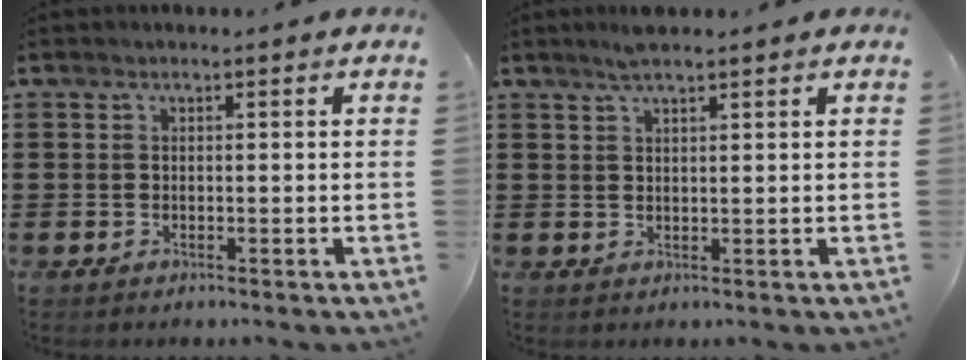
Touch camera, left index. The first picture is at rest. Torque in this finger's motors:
{"motor_torque": [0.85, -0.77, 0.34, 0.09]}